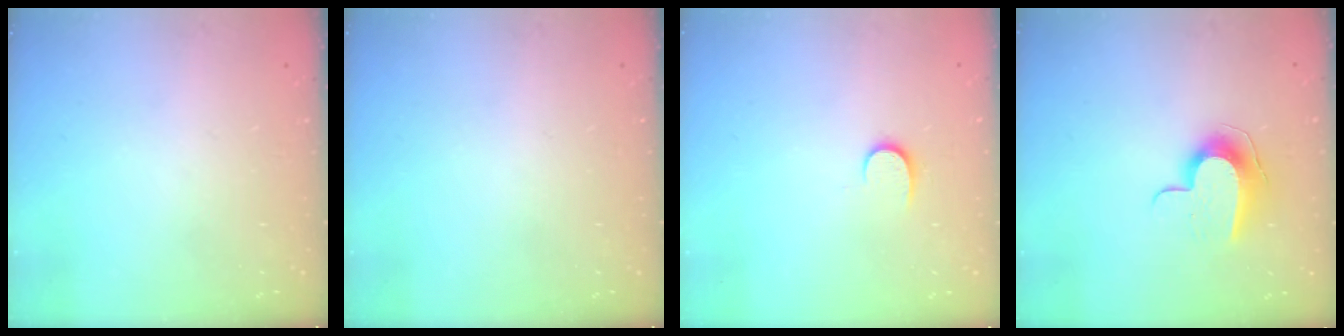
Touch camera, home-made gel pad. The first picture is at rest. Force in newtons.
{"total": 0.0}
{"total": 6.5, "press": 6.5, "slide": 0.7}
{"total": 9.6, "press": 9.6, "slide": 0.3}